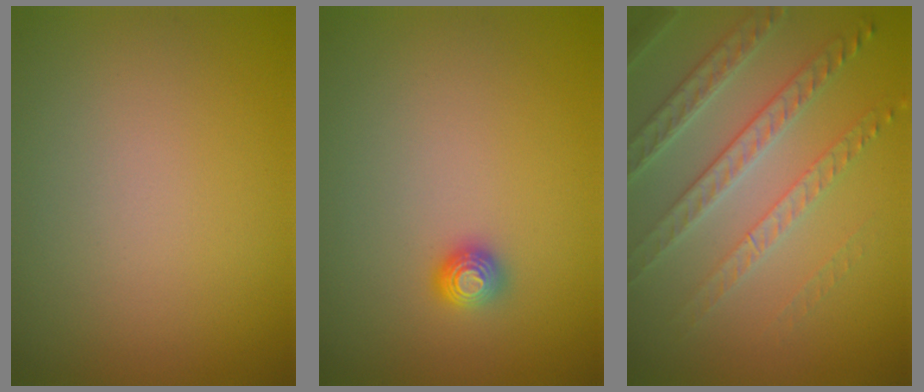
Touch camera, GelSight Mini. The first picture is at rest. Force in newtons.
{"total": 1.1, "press": 1.1, "slide": 0.4}
{"total": 4.7, "press": 4.0, "slide": 2.5}